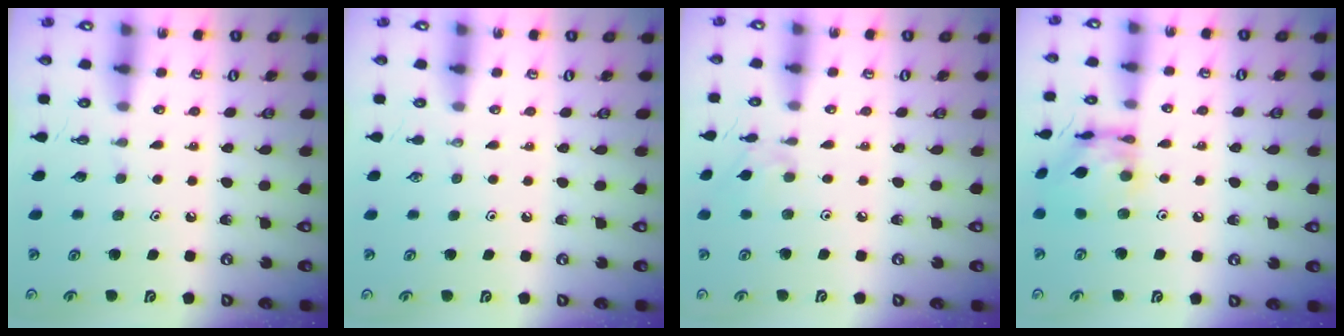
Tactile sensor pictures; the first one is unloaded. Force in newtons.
{"total": 0.0}
{"total": 3.2, "press": 3.2, "slide": 0.2}
{"total": 12.5, "press": 12.5, "slide": 1.1}